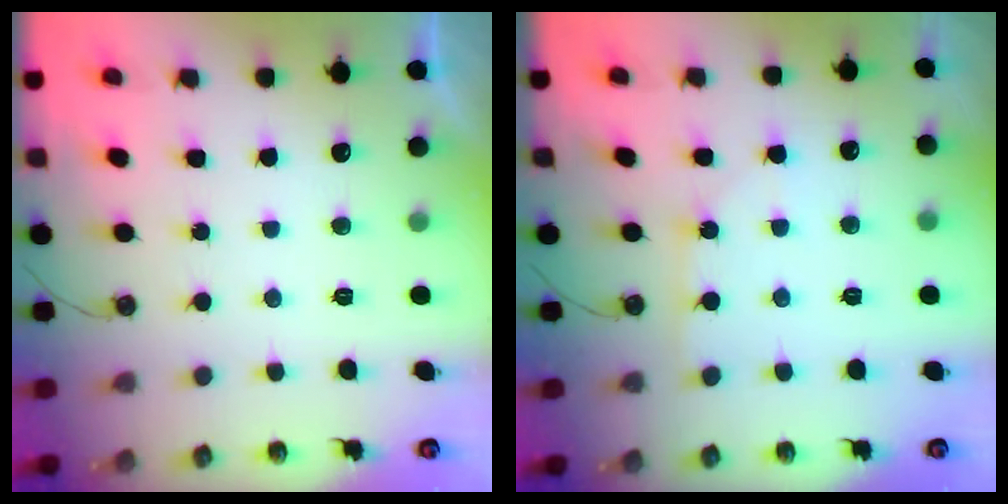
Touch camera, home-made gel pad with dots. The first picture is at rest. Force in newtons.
{"total": 5.0, "press": 5.0, "slide": 0.5}